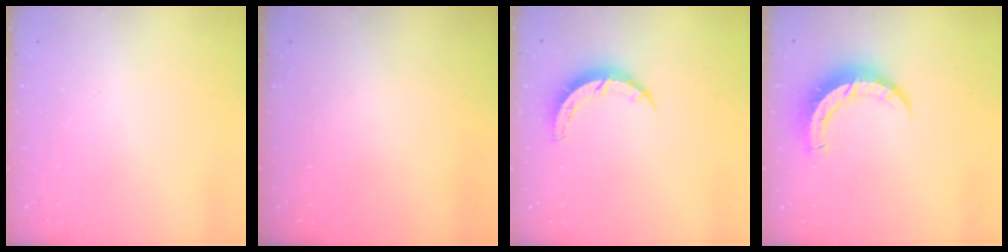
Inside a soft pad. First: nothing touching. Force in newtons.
{"total": 0.0}
{"total": 5.5, "press": 5.5, "slide": 0.5}
{"total": 8.7, "press": 8.6, "slide": 0.9}